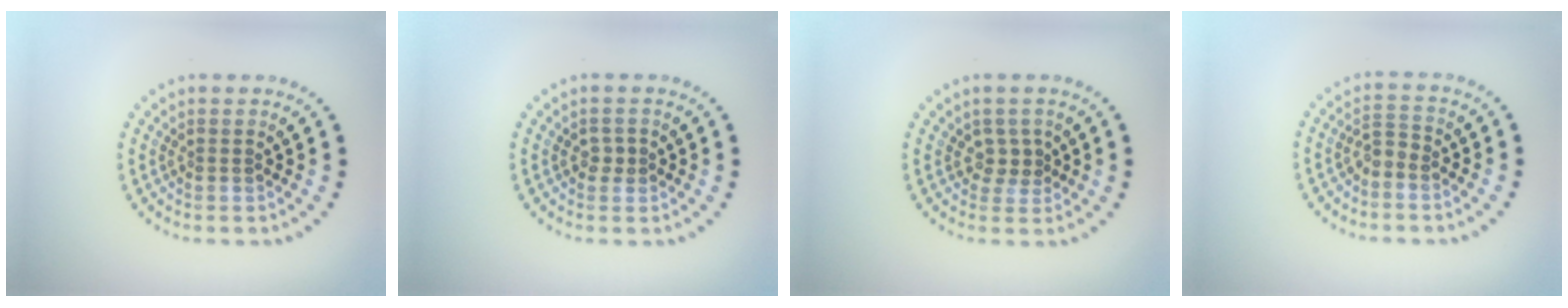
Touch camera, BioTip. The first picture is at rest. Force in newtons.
{"total": 1.1, "press": 1.0, "slide": 0.3}
{"total": 1.9, "press": 1.5, "slide": 1.2}
{"total": 1.4, "press": 1.1, "slide": 0.8}